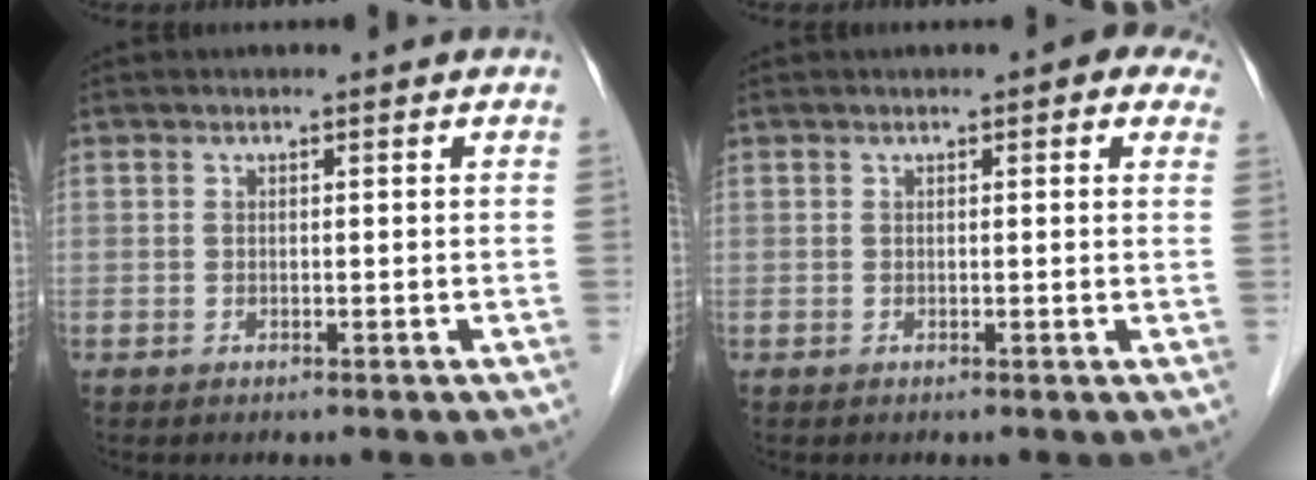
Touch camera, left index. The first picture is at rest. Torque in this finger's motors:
{"motor_torque": [0.47, -0.54, 0.26, 0.05]}